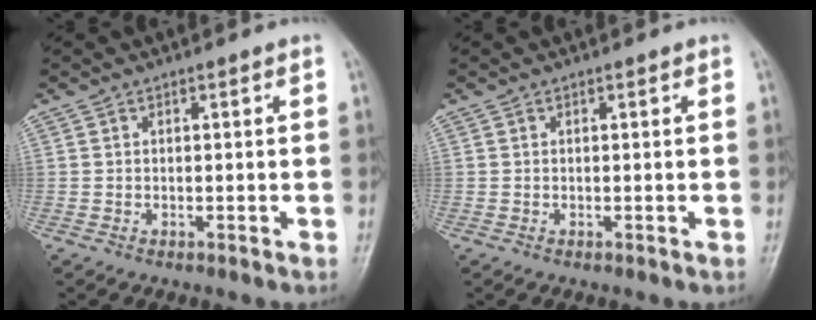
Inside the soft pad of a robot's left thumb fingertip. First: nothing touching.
{"total": 0.0}